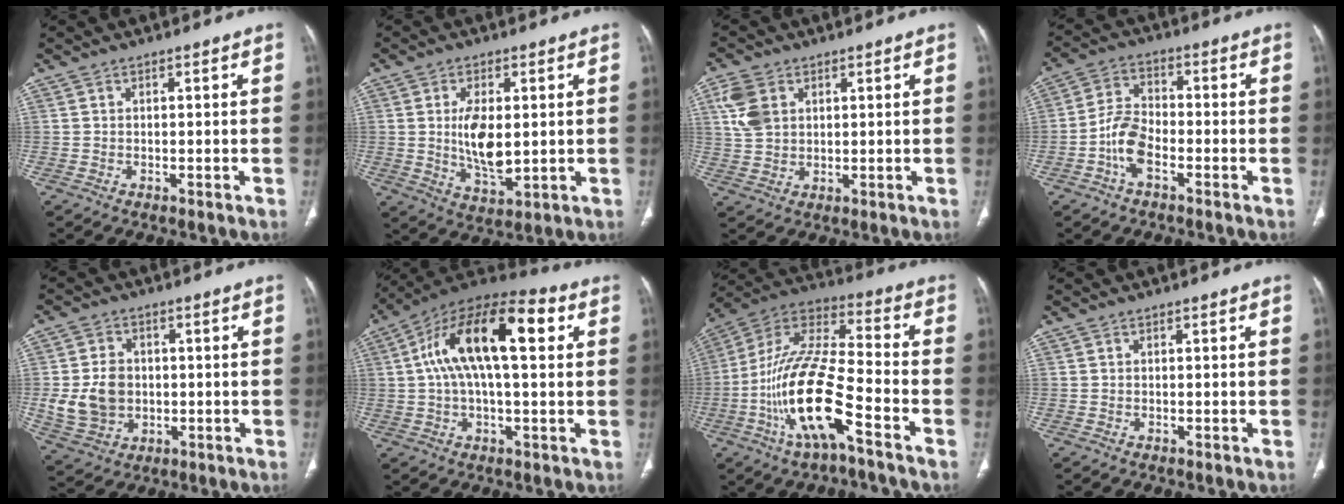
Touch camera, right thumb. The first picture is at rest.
{"total": 9.2, "force": [0.7, 4.5, 8.0], "torque": [-0.139, -0.019, 0.021]}
{"total": 6.9, "force": [2.5, 4.9, 4.1], "torque": [-0.082, -0.002, 0.053]}
{"total": 7.2, "force": [-3.0, 3.8, 5.3], "torque": [-0.105, 0.025, -0.064]}
{"total": 9.8, "force": [-0.3, 7.9, 5.8], "torque": [-0.097, 0.003, 0.008]}
{"total": 19.6, "force": [4.5, 8.3, 17.2], "torque": [-0.290, 0.037, 0.064]}
{"total": 18.9, "force": [-7.6, 5.3, 16.5], "torque": [-0.337, 0.047, -0.142]}
{"total": 0.0}